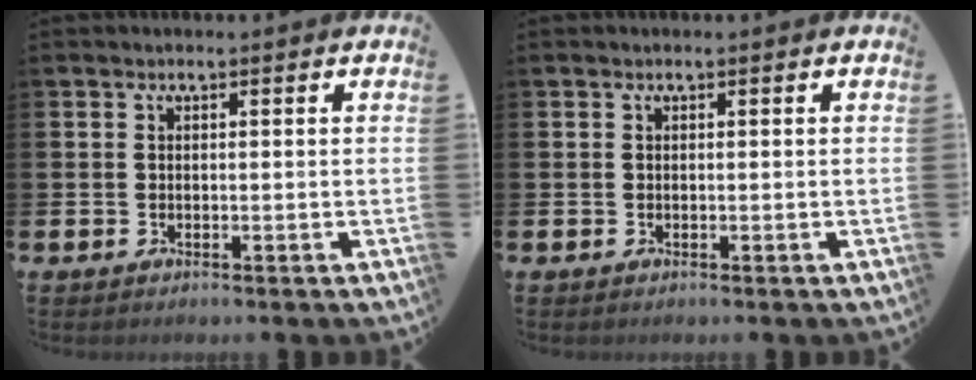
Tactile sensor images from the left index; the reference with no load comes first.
{"total": 0.0}